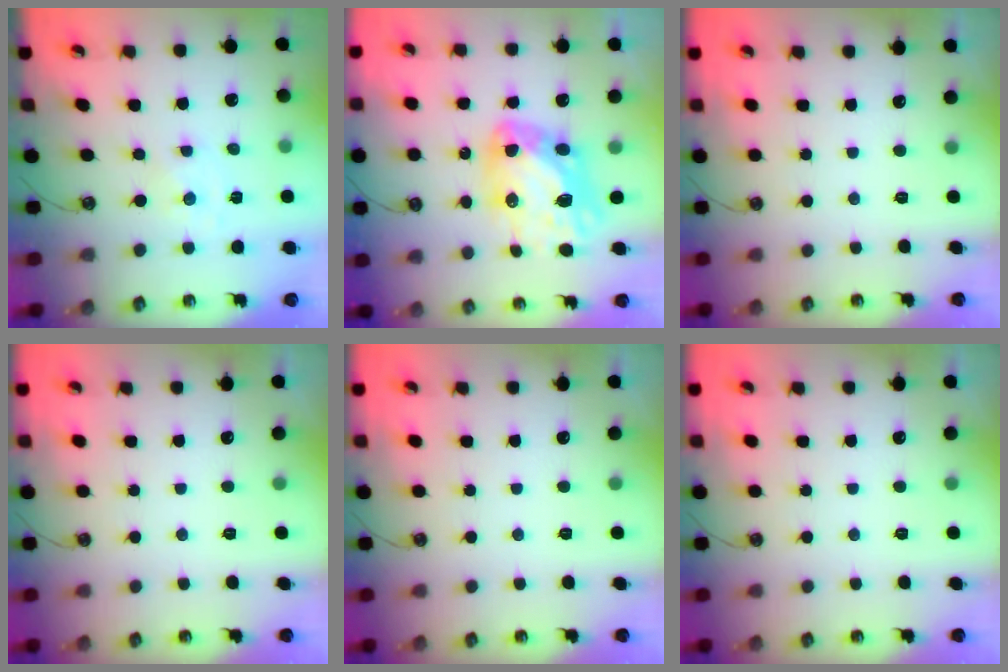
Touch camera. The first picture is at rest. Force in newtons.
{"total": 16.0, "press": 15.9, "slide": 1.4}
{"total": 0.0}
{"total": 0.0}
{"total": 0.0}
{"total": 0.0}